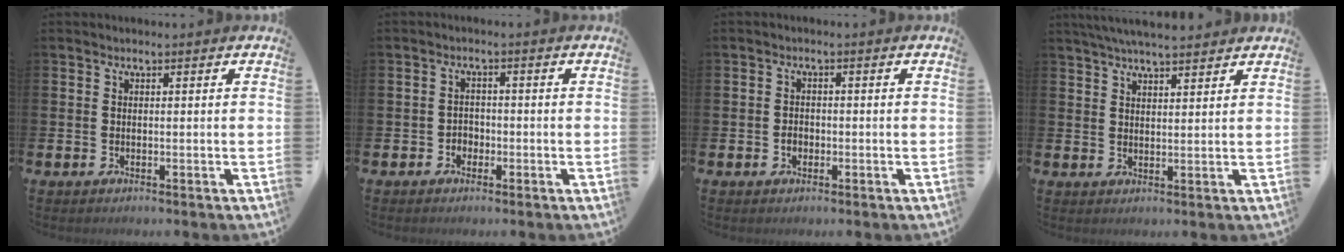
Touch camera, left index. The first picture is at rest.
{"total": 1.9, "force": [-1.0, 1.5, 0.4], "torque": [-0.006, 0.002, -0.025]}
{"total": 1.5, "force": [-0.5, 1.2, 0.7], "torque": [-0.011, 0.003, -0.013]}
{"total": 5.1, "force": [4.8, 0.6, 1.6], "torque": [-0.037, -0.013, 0.088]}